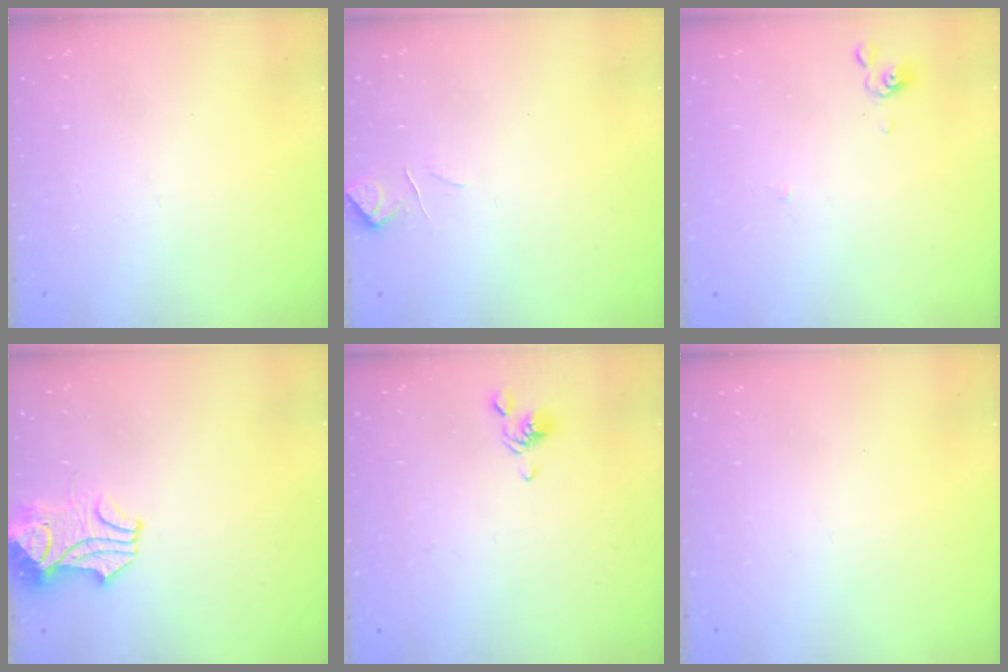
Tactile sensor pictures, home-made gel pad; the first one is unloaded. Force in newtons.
{"total": 0.8, "press": 0.3, "slide": 0.7}
{"total": 1.0, "press": 1.0, "slide": 0.2}
{"total": 3.6, "press": 3.5, "slide": 0.8}
{"total": 2.6, "press": 2.5, "slide": 0.4}
{"total": 0.0}